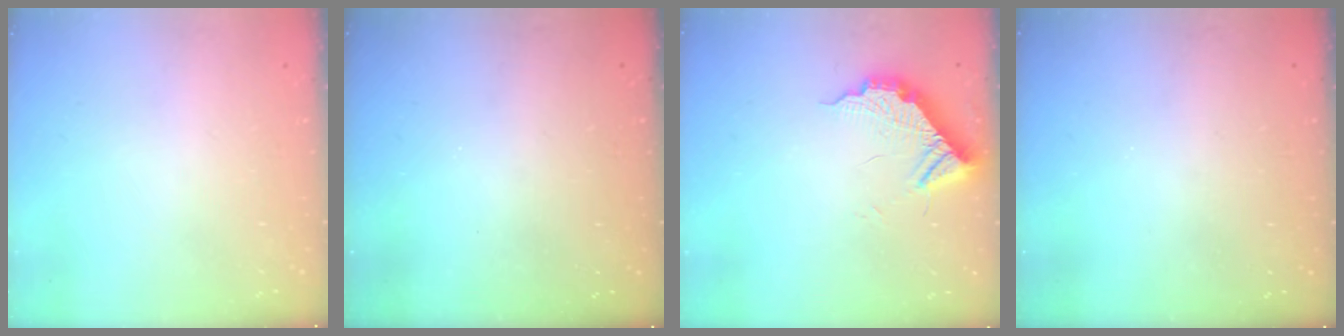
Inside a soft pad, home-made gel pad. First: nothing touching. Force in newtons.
{"total": 2.9, "press": 2.7, "slide": 0.8}
{"total": 11.0, "press": 11.0, "slide": 0.6}
{"total": 3.1, "press": 3.1, "slide": 0.1}